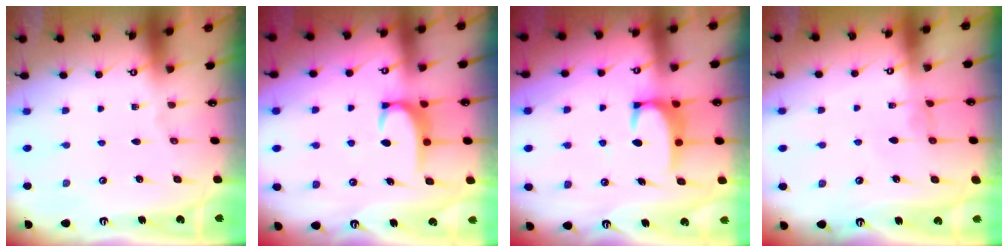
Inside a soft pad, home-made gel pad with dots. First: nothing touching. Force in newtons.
{"total": 3.4, "press": 3.4, "slide": 0.4}
{"total": 3.5, "press": 3.4, "slide": 0.5}
{"total": 0.6, "press": 0.5, "slide": 0.4}